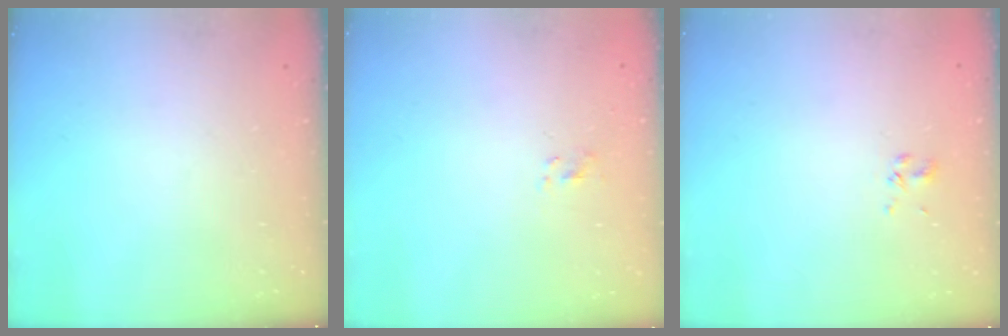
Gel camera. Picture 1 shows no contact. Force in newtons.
{"total": 0.8, "press": 0.5, "slide": 0.6}
{"total": 2.5, "press": 2.3, "slide": 0.9}